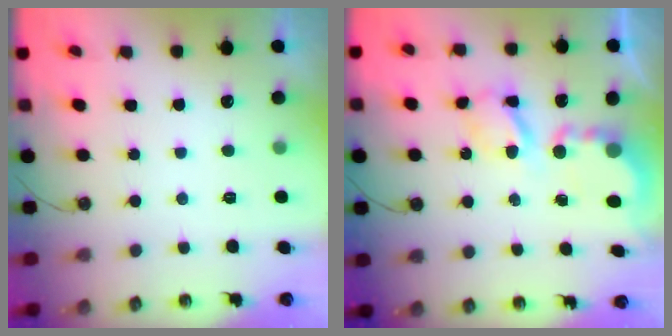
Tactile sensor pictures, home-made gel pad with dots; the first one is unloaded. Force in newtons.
{"total": 6.4, "press": 6.4, "slide": 0.4}